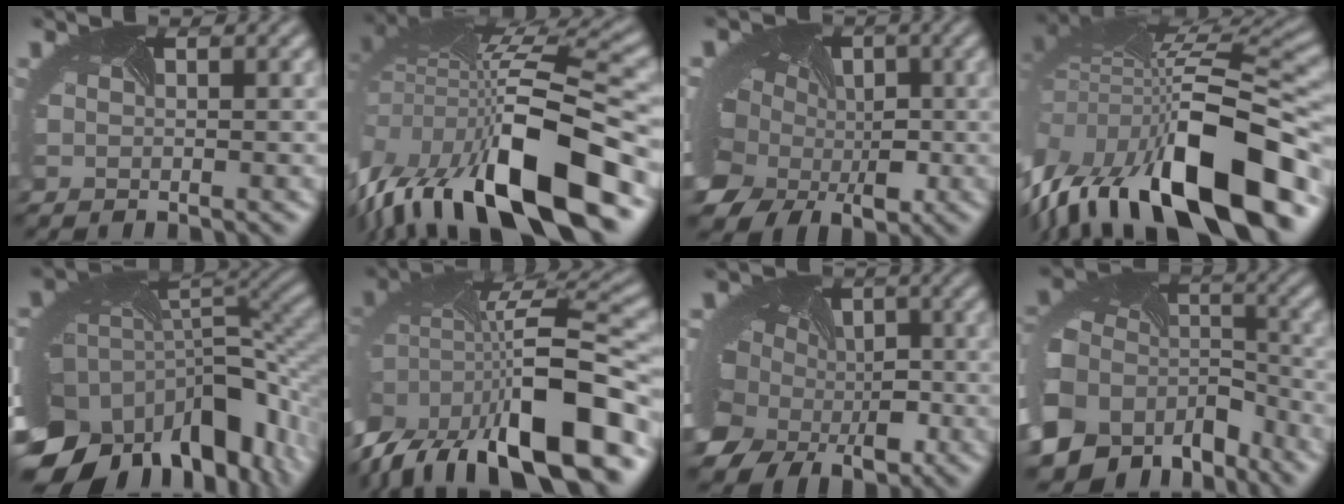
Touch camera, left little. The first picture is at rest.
{"total": 15.6, "force": [-7.4, 5.8, 12.5], "torque": [-0.225, 0.001, -0.127]}
{"total": 13.2, "force": [-1.3, 10.9, 7.2], "torque": [-0.158, -0.012, -0.045]}
{"total": 17.1, "force": [-7.9, 7.1, 13.4], "torque": [-0.241, -0.019, -0.124]}
{"total": 18.4, "force": [-8.8, 10.5, 12.3], "torque": [-0.241, -0.028, -0.121]}
{"total": 15.8, "force": [-7.8, 7.2, 11.6], "torque": [-0.210, -0.011, -0.115]}
{"total": 14.1, "force": [-2.7, 11.8, 7.1], "torque": [-0.163, -0.021, -0.071]}
{"total": 13.7, "force": [-7.3, 9.7, 6.4], "torque": [-0.170, -0.039, -0.102]}